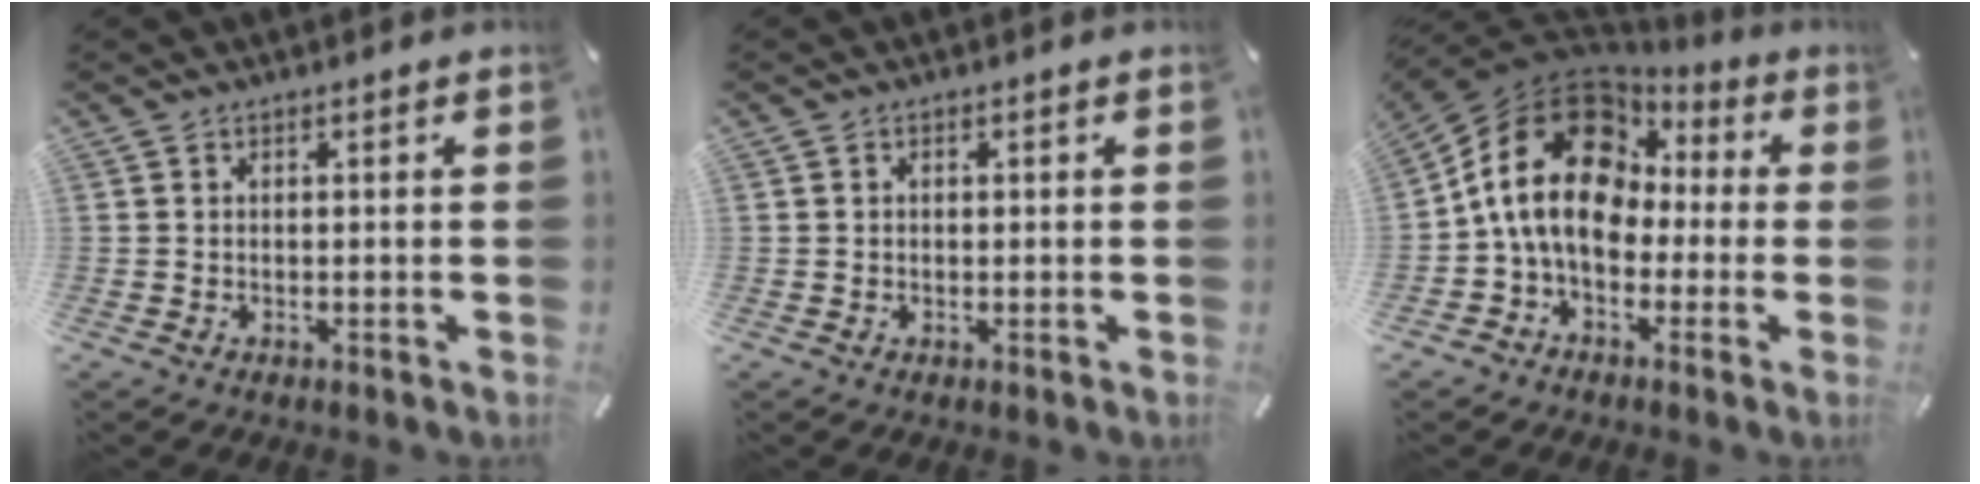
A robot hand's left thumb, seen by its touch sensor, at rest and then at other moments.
{"total": 0.7, "force": [0.0, 0.6, 0.4], "torque": [-0.008, 0.004, -0.002]}
{"total": 17.9, "force": [1.3, 13.9, 11.2], "torque": [-0.229, 0.008, 0.020]}